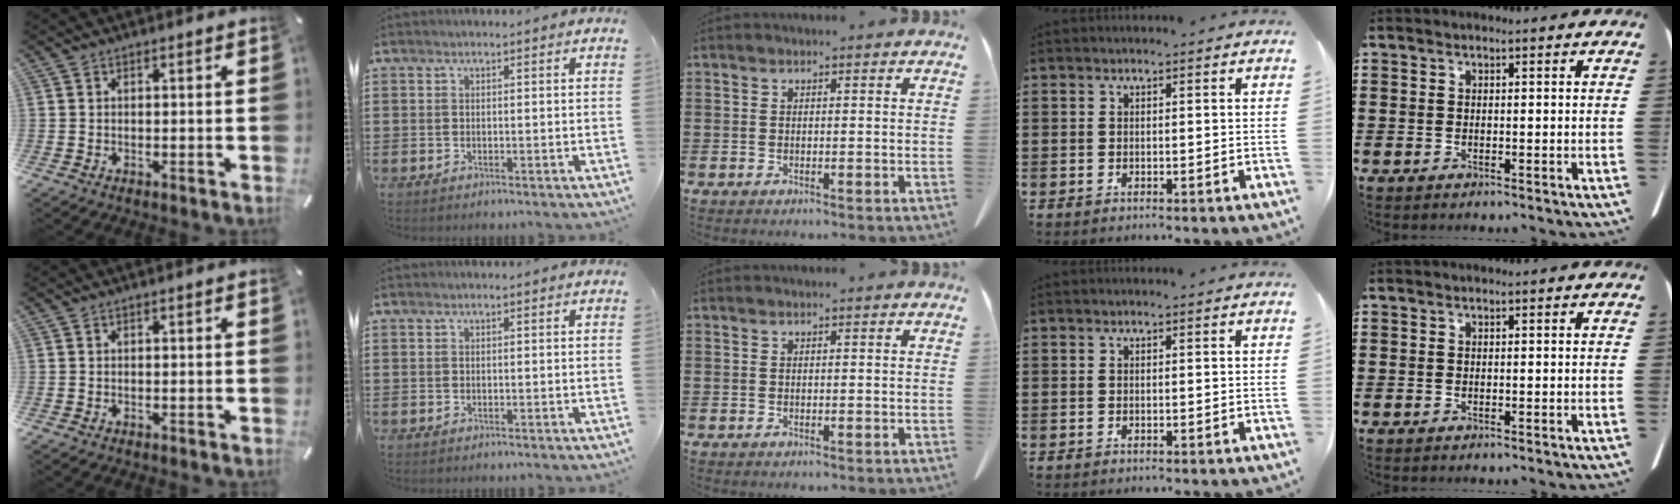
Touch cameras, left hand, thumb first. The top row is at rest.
{}